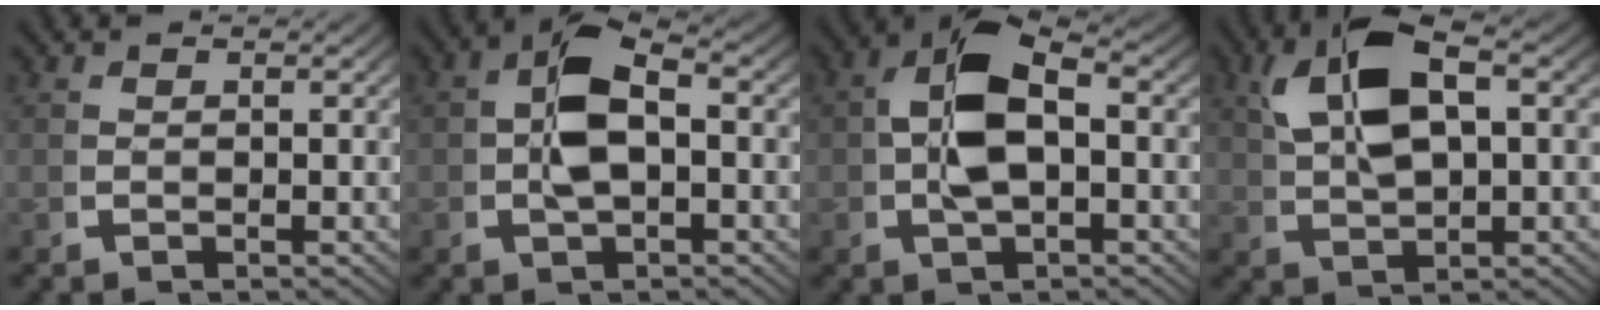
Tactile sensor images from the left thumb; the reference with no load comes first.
{"total": 6.5, "force": [-0.2, 3.9, 5.2], "torque": [-0.107, -0.009, -0.001]}
{"total": 8.7, "force": [0.1, 5.3, 6.9], "torque": [-0.139, -0.015, 0.007]}
{"total": 8.3, "force": [2.1, 4.4, 6.8], "torque": [-0.131, -0.007, 0.047]}